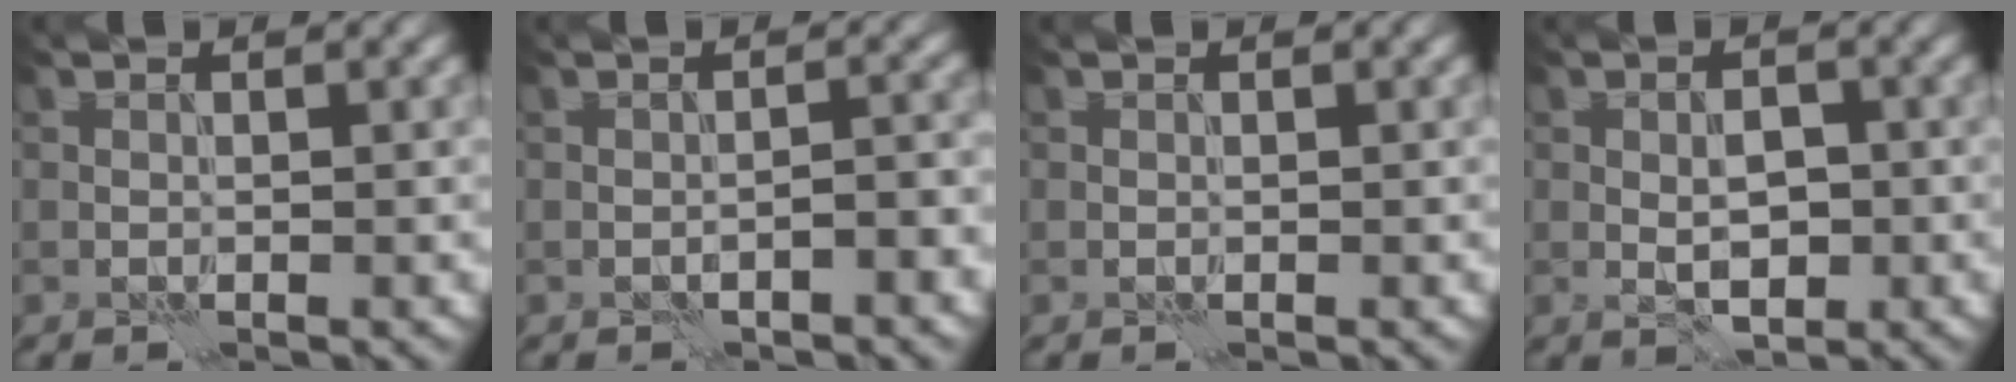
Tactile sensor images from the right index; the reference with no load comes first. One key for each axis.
{"total": 1.6, "fx": -0.9, "fy": 0.3, "fz": 1.3, "tx": -0.019, "ty": 0.008, "tz": -0.017}
{"total": 0.0}
{"total": 3.1, "fx": -0.5, "fy": 1.7, "fz": 2.5, "tx": -0.037, "ty": 0.001, "tz": -0.008}